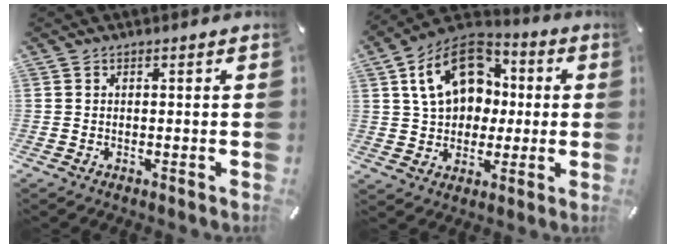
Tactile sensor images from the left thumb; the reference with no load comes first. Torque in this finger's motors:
{"motor_torque": [2.12, 2.73, 0.98, -0.48, 0.30]}